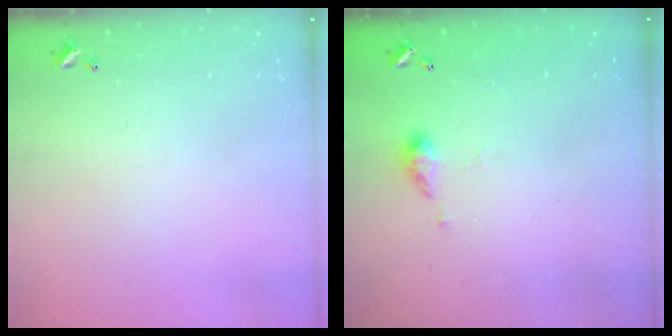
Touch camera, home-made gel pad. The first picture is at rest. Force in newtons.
{"total": 3.8, "press": 3.7, "slide": 0.6}